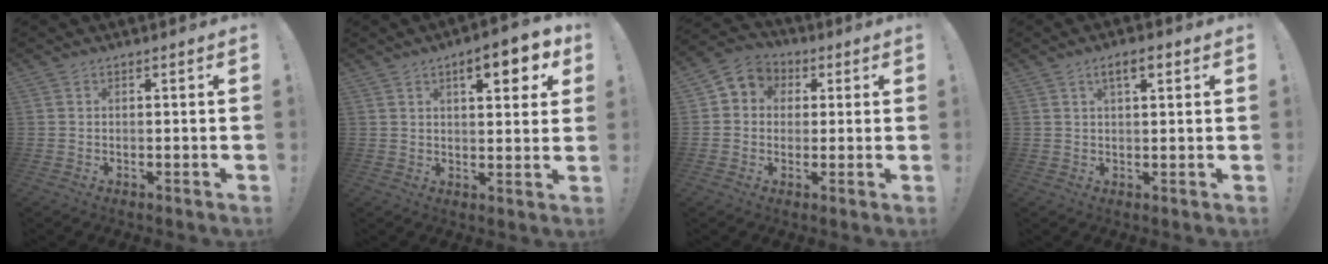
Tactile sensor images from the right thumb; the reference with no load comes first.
{"total": 9.5, "force": [4.5, 3.0, 7.8], "torque": [-0.099, -0.016, 0.069]}
{"total": 6.1, "force": [0.5, 5.8, 1.8], "torque": [-0.019, -0.001, 0.012]}
{"total": 4.3, "force": [2.0, 1.4, 3.6], "torque": [-0.053, -0.003, 0.029]}